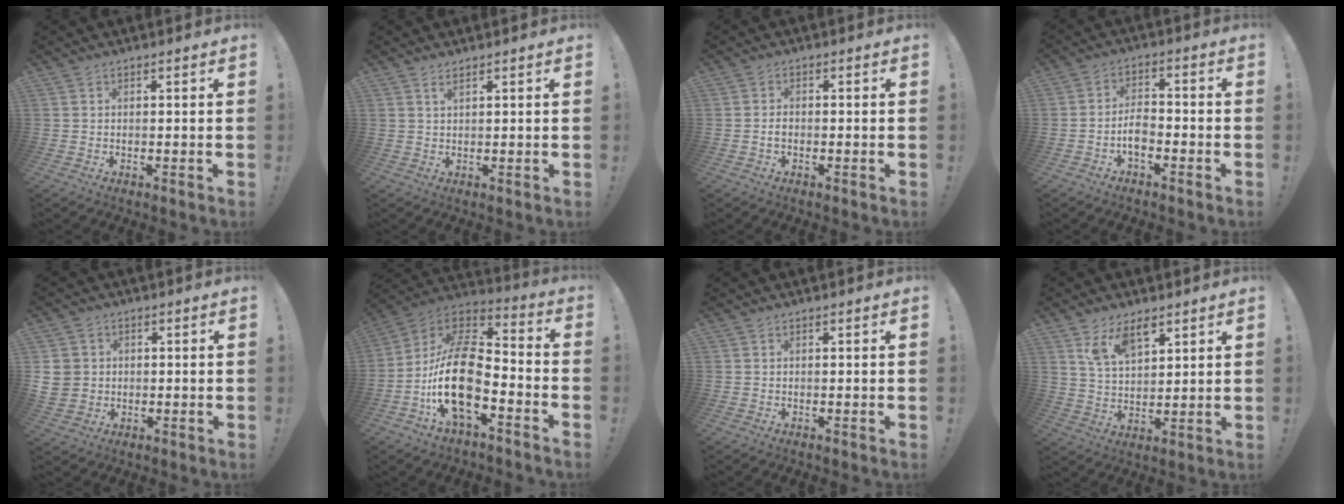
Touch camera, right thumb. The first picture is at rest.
{"total": 1.6, "force": [1.1, 0.2, 1.2], "torque": [-0.025, -0.002, 0.020]}
{"total": 1.4, "force": [-0.6, 0.9, 0.9], "torque": [-0.022, 0.008, -0.009]}
{"total": 5.4, "force": [-2.6, 2.9, 3.7], "torque": [-0.065, 0.009, -0.046]}
{"total": 6.4, "force": [1.0, 6.0, 2.1], "torque": [-0.051, -0.002, 0.019]}
{"total": 20.3, "force": [-6.0, 10.1, 16.6], "torque": [-0.336, 0.029, -0.099]}
{"total": 0.0}
{"total": 8.4, "force": [6.0, 3.7, 4.5], "torque": [-0.081, -0.028, 0.111]}